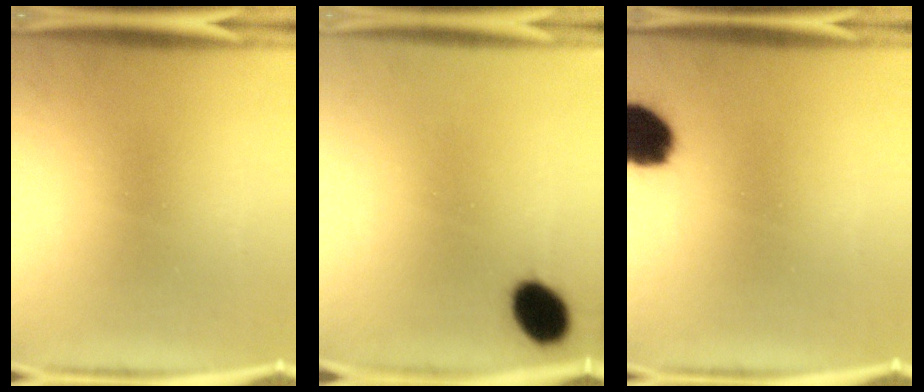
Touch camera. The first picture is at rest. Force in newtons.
{"total": 7.8}
{"total": 10.6}